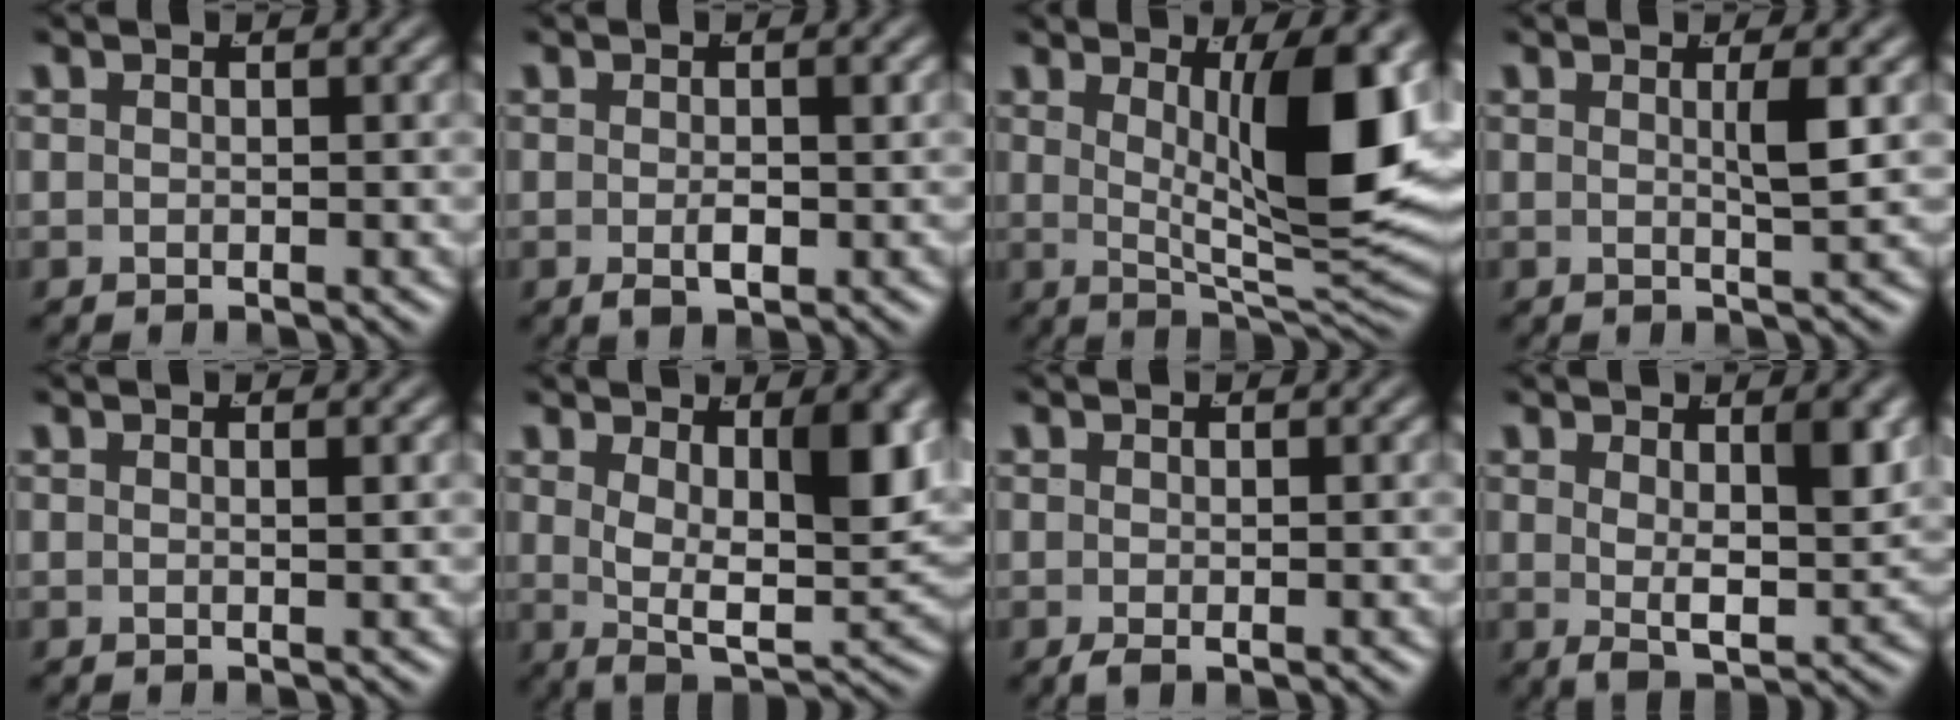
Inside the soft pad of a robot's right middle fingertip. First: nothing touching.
{"total": 1.6, "force": [-0.5, 0.5, 1.4], "torque": [-0.024, -0.008, -0.003]}
{"total": 9.8, "force": [2.2, 2.3, 9.2], "torque": [-0.140, -0.010, 0.046]}
{"total": 2.1, "force": [0.5, -0.8, 1.9], "torque": [-0.029, -0.009, 0.010]}
{"total": 0.6, "force": [0.3, -0.3, 0.4], "torque": [-0.005, -0.001, 0.005]}
{"total": 7.1, "force": [1.3, 2.6, 6.5], "torque": [-0.107, -0.023, 0.030]}
{"total": 0.6, "force": [-0.4, -0.1, 0.4], "torque": [-0.007, -0.007, -0.004]}
{"total": 3.7, "force": [0.7, 0.8, 3.5], "torque": [-0.058, -0.024, 0.026]}